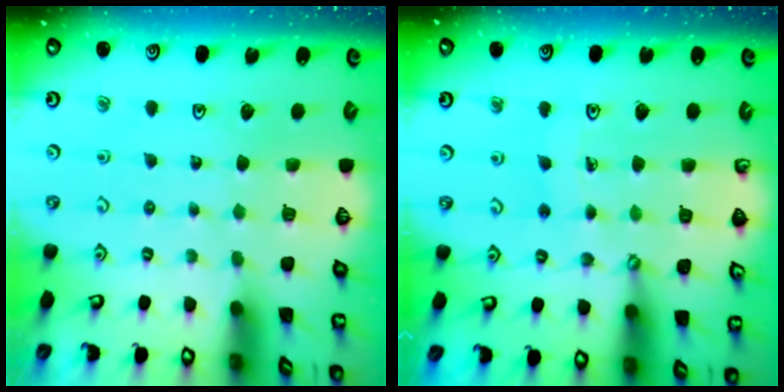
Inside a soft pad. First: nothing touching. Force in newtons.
{"total": 9.3, "press": 9.1, "slide": 1.8}